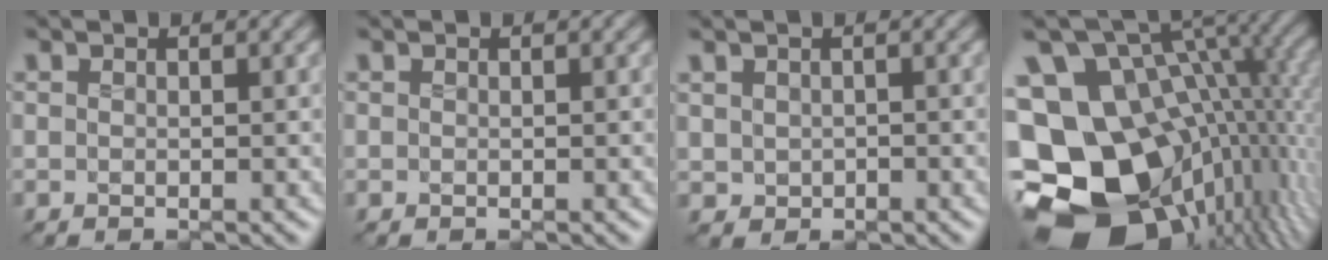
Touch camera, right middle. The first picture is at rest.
{"total": 0.0}
{"total": 0.8, "force": [0.4, 0.7, 0.1], "torque": [-0.006, 0.001, 0.011]}
{"total": 18.7, "force": [-2.6, 13.9, 12.3], "torque": [-0.225, -0.025, -0.013]}